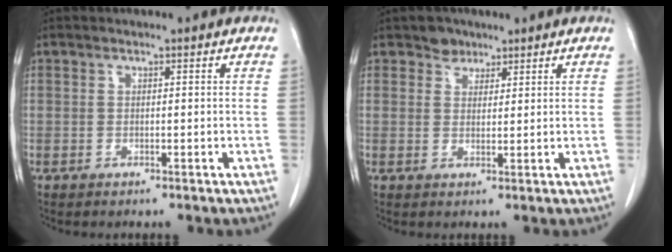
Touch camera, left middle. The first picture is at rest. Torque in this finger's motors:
{"motor_torque": [0.00, -0.01, -0.02, -0.01]}